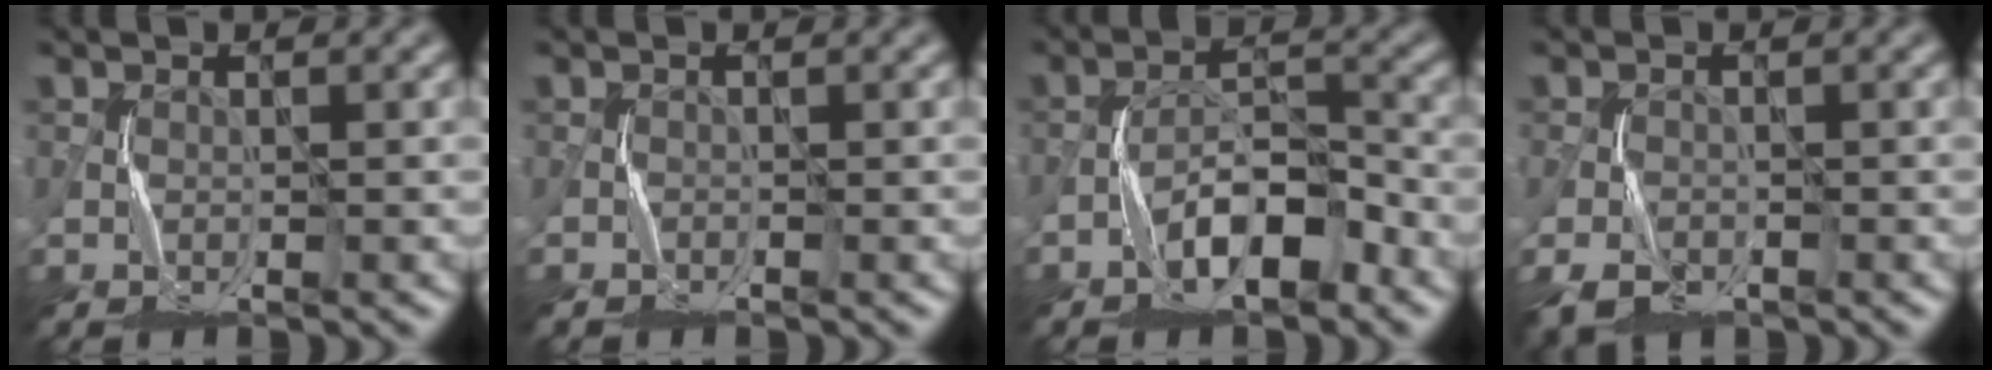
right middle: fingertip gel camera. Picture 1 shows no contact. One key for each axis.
{"total": 0.5, "fx": -0.5, "fy": -0.1, "fz": -0.2, "tx": 0.003, "ty": 0.000, "tz": -0.009}
{"total": 4.7, "fx": -2.9, "fy": 1.7, "fz": 3.4, "tx": -0.046, "ty": 0.012, "tz": -0.049}
{"total": 2.6, "fx": -1.6, "fy": 1.5, "fz": 1.4, "tx": -0.027, "ty": -0.007, "tz": -0.033}